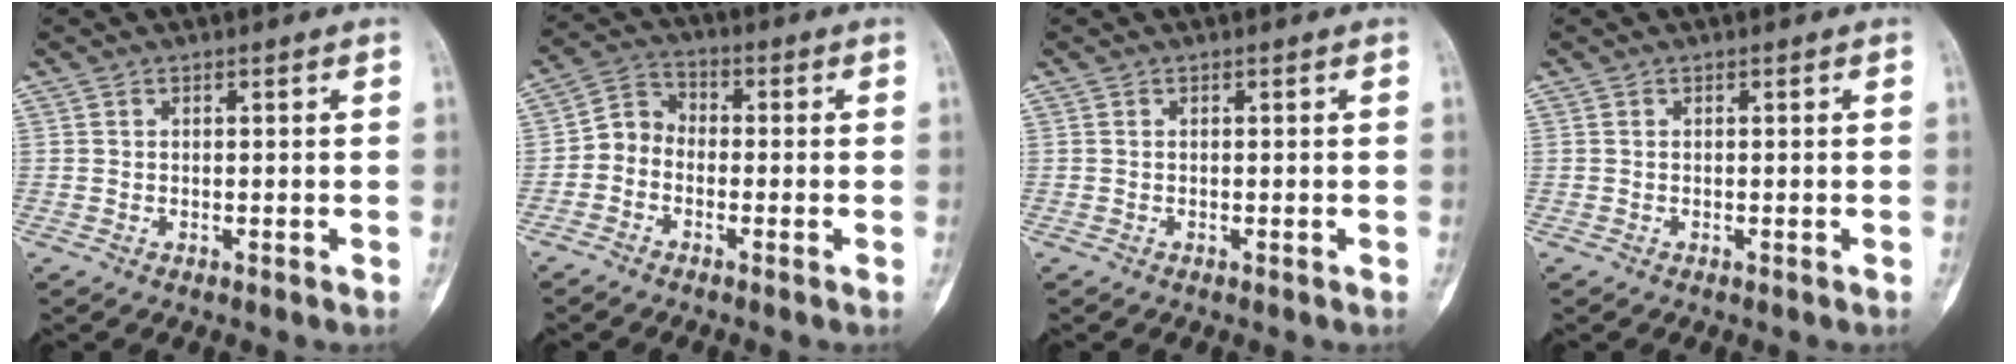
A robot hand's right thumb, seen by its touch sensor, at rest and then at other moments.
{"total": 5.1, "force": [-1.8, 4.1, 2.4], "torque": [-0.026, 0.024, -0.051]}
{"total": 0.0}
{"total": 0.0}